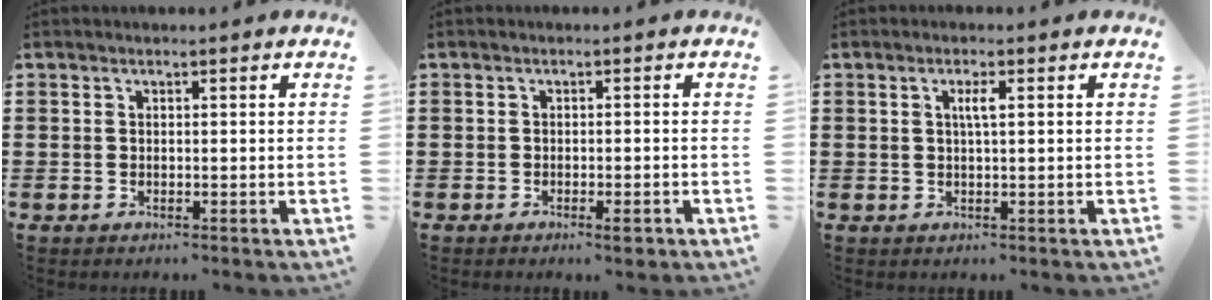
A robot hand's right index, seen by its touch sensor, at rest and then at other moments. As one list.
[{"total": 1.7, "force": [-1.1, 0.3, 1.3], "torque": [-0.023, -0.001, -0.020]}, {"total": 2.1, "force": [0.5, 0.3, 2.0], "torque": [-0.039, 0.002, 0.006]}]